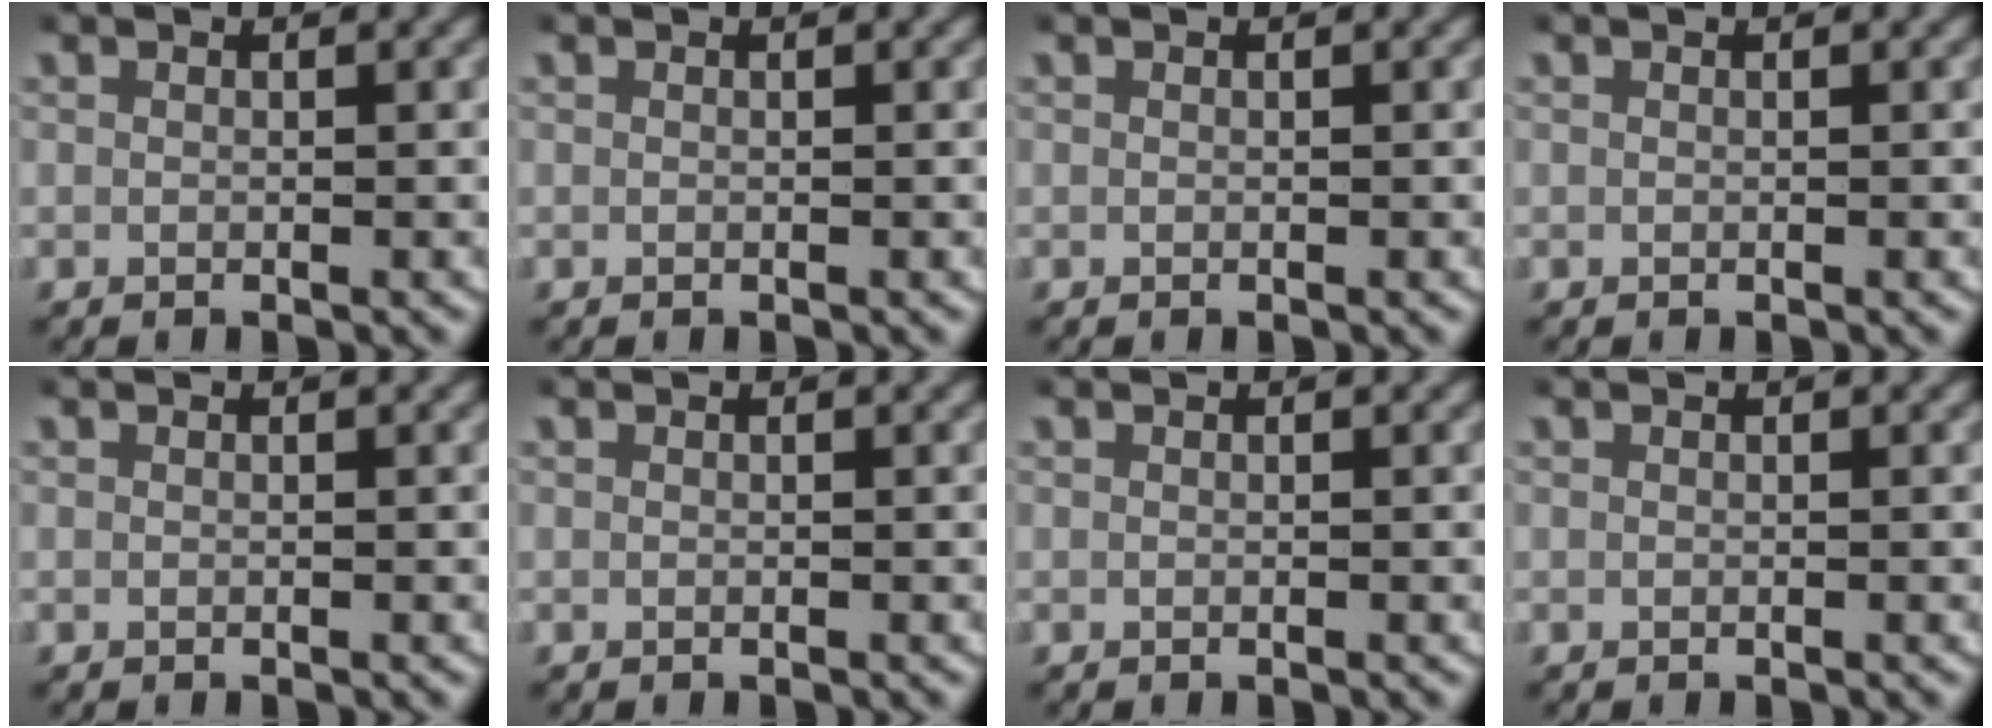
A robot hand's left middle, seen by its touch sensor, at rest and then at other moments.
{"total": 0.0}
{"total": 0.0}
{"total": 0.0}
{"total": 0.0}
{"total": 0.0}
{"total": 0.0}
{"total": 0.0}